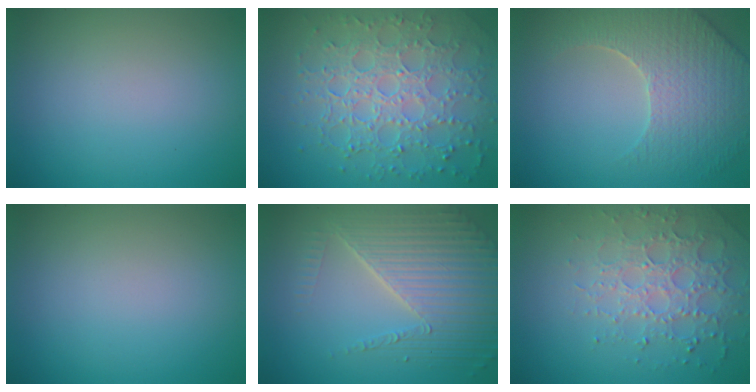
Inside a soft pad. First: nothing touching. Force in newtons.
{"total": 7.6, "press": 5.6, "slide": 5.2}
{"total": 5.4, "press": 4.8, "slide": 2.5}
{"total": 0.0}
{"total": 6.7, "press": 4.9, "slide": 4.5}
{"total": 4.1, "press": 3.9, "slide": 1.2}